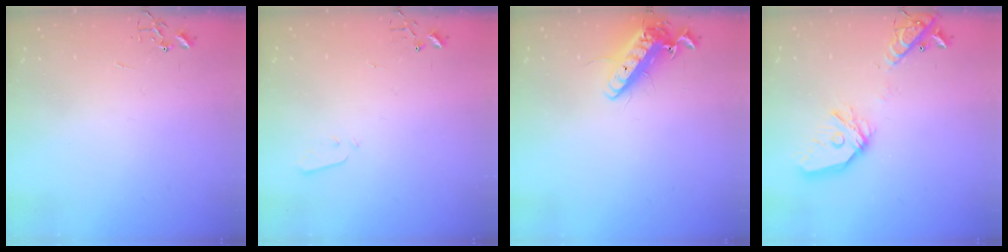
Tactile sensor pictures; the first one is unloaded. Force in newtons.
{"total": 3.2, "press": 3.1, "slide": 0.7}
{"total": 14.0, "press": 13.7, "slide": 2.8}
{"total": 18.3, "press": 18.2, "slide": 2.6}